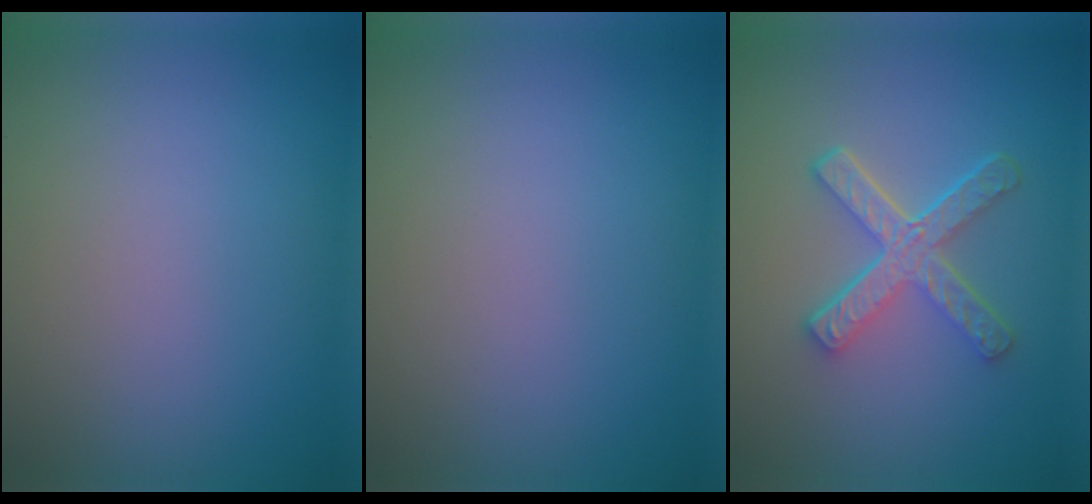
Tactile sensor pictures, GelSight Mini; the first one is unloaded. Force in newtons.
{"total": 0.0}
{"total": 5.1, "press": 3.6, "slide": 3.5}